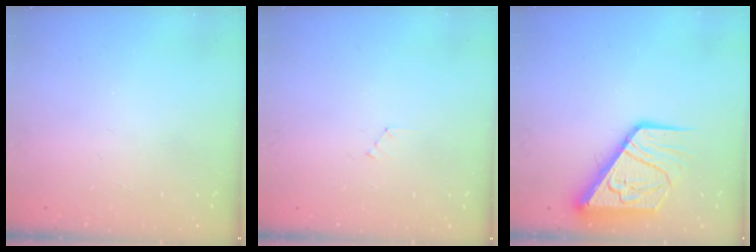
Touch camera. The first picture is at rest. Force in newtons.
{"total": 4.2, "press": 4.2, "slide": 0.6}
{"total": 12.0, "press": 11.9, "slide": 1.4}